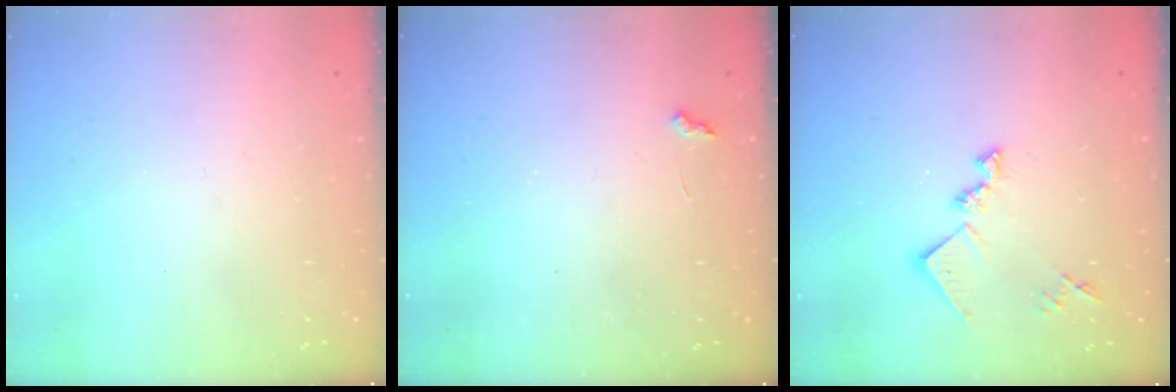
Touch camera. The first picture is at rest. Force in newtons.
{"total": 2.3, "press": 2.3, "slide": 0.5}
{"total": 12.3, "press": 12.3, "slide": 0.6}